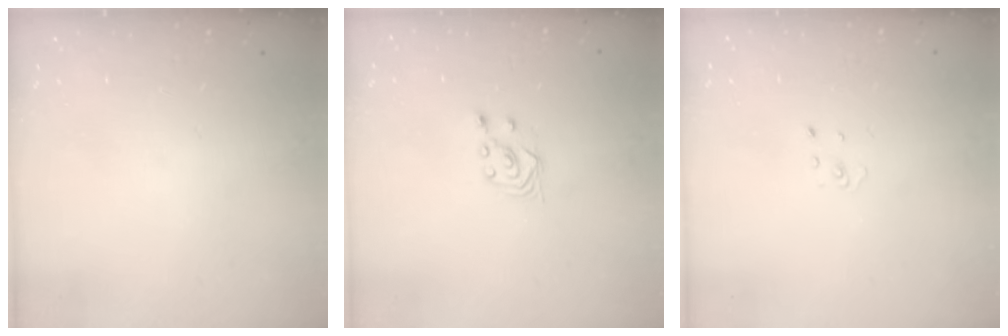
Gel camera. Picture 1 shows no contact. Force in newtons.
{"total": 2.8, "press": 2.4, "slide": 1.4}
{"total": 1.5, "press": 1.5, "slide": 0.1}